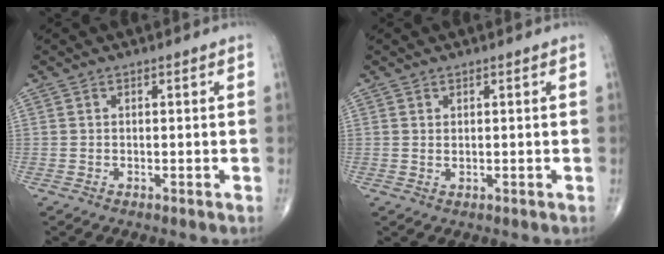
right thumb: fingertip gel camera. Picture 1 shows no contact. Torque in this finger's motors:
{"motor_torque": [-0.31, 0.30, 0.18, 0.22, -0.03]}